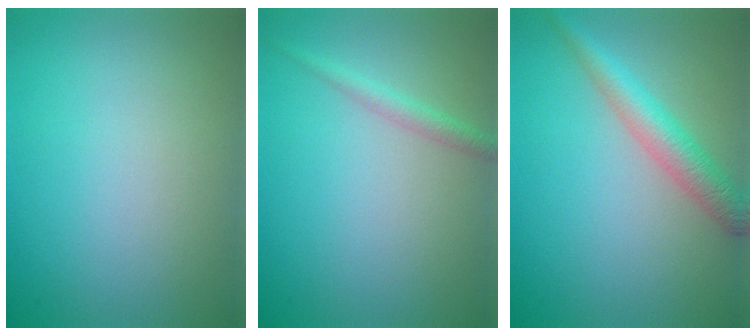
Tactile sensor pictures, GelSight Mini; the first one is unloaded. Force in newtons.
{"total": 1.6, "press": 1.6, "slide": 0.1}
{"total": 3.6, "press": 3.6, "slide": 0.1}